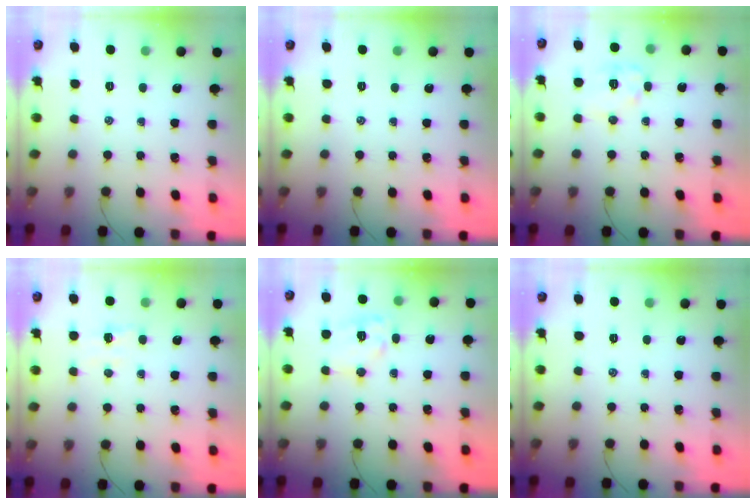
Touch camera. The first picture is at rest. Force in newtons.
{"total": 0.0}
{"total": 8.4, "press": 8.4, "slide": 0.4}
{"total": 3.2, "press": 3.1, "slide": 0.9}
{"total": 10.3, "press": 10.2, "slide": 1.4}
{"total": 0.0}